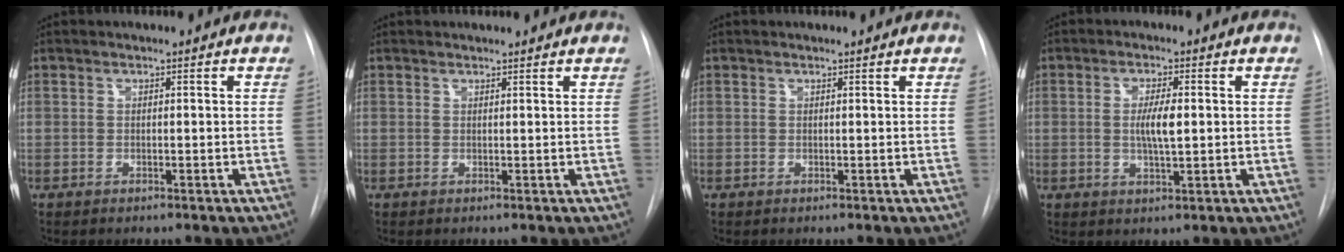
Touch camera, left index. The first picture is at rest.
{"total": 2.9, "force": [2.9, 0.2, 0.5], "torque": [-0.009, 0.012, 0.030]}
{"total": 0.9, "force": [0.9, -0.1, 0.0], "torque": [-0.010, -0.001, 0.008]}
{"total": 4.2, "force": [-0.2, 0.7, 4.1], "torque": [-0.075, -0.008, -0.003]}